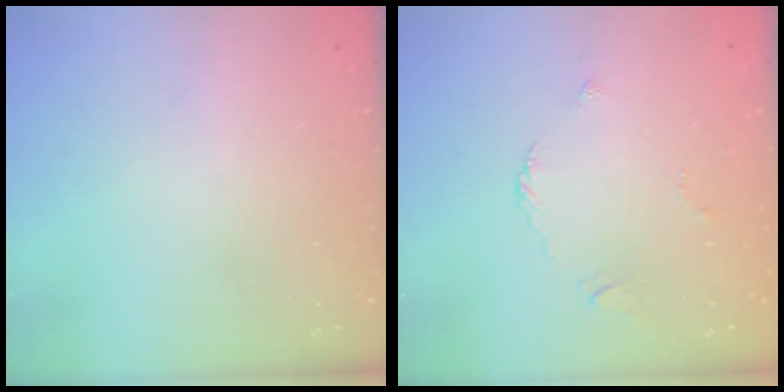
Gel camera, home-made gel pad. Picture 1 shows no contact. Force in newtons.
{"total": 2.7, "press": 2.6, "slide": 0.6}